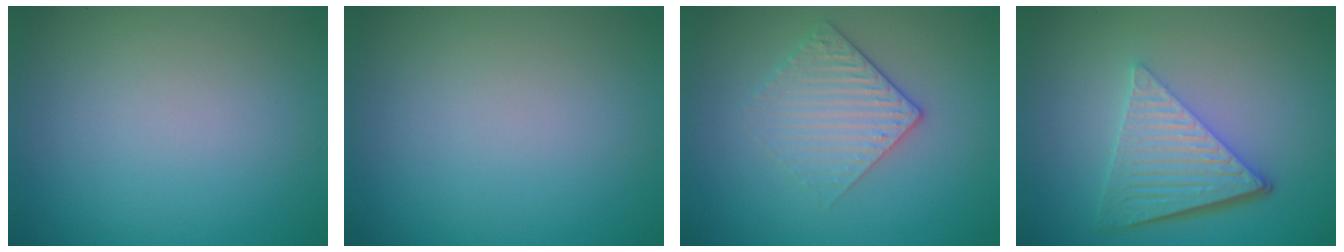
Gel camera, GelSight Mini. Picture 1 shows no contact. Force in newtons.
{"total": 0.0}
{"total": 3.0, "press": 2.6, "slide": 1.5}
{"total": 6.2, "press": 4.2, "slide": 4.5}